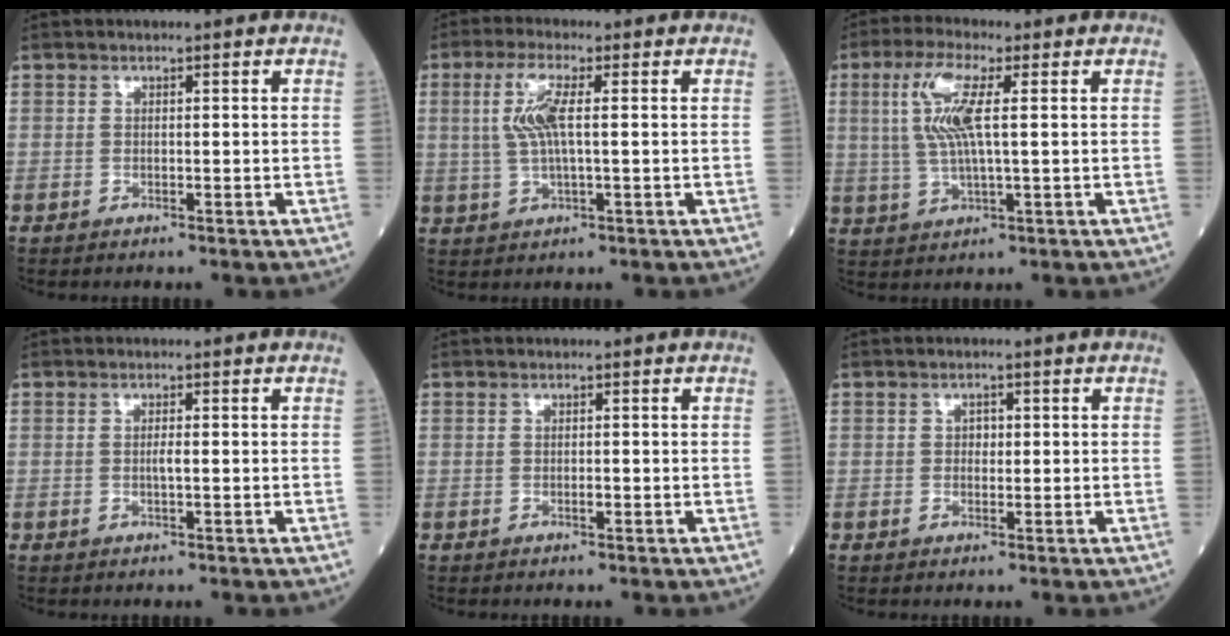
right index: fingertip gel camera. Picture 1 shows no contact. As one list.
[{"total": 5.9, "force": [1.0, 1.1, 5.7], "torque": [-0.131, 0.006, 0.022]}, {"total": 8.0, "force": [1.9, 1.4, 7.7], "torque": [-0.173, 0.009, 0.038]}, {"total": 1.5, "force": [-0.2, 0.0, 1.5], "torque": [-0.030, 0.000, -0.004]}, {"total": 0.5, "force": [-0.3, 0.1, 0.4], "torque": [-0.009, -0.001, -0.005]}, {"total": 1.3, "force": [0.2, 1.0, 0.9], "torque": [-0.011, 0.002, 0.001]}]